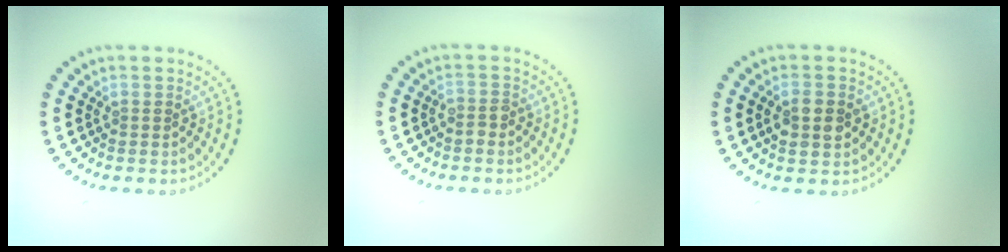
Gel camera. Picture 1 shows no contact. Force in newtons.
{"total": 1.1, "press": 0.9, "slide": 0.6}
{"total": 2.9, "press": 2.9, "slide": 0.2}